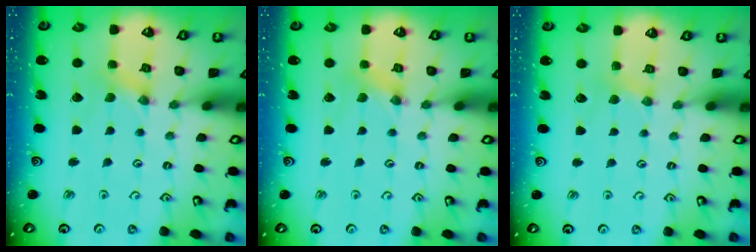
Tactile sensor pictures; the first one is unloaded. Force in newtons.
{"total": 0.0}
{"total": 2.6, "press": 2.6, "slide": 0.5}